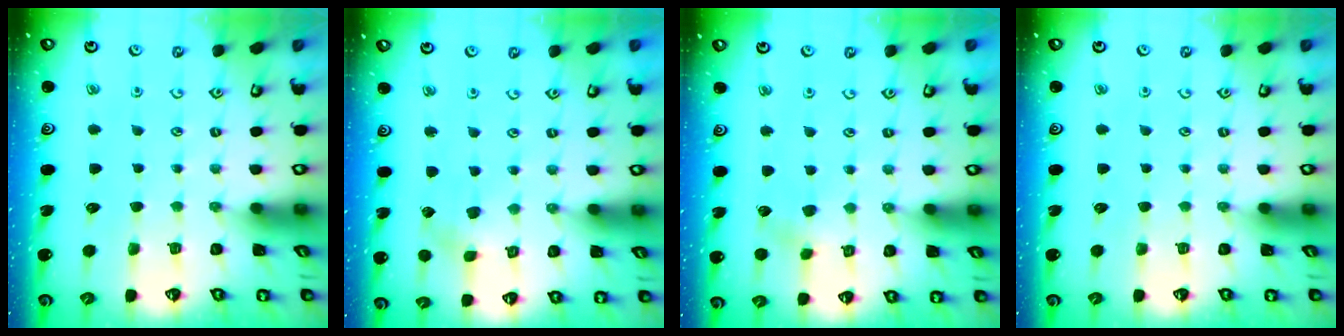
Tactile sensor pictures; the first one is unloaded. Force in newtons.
{"total": 2.9, "press": 2.9, "slide": 0.1}
{"total": 2.6, "press": 2.6, "slide": 0.4}
{"total": 0.0}